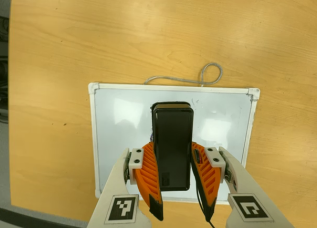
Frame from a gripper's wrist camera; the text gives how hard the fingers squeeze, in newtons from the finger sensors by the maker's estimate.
{"total": 10.0, "left": 8.1, "right": 11.9}